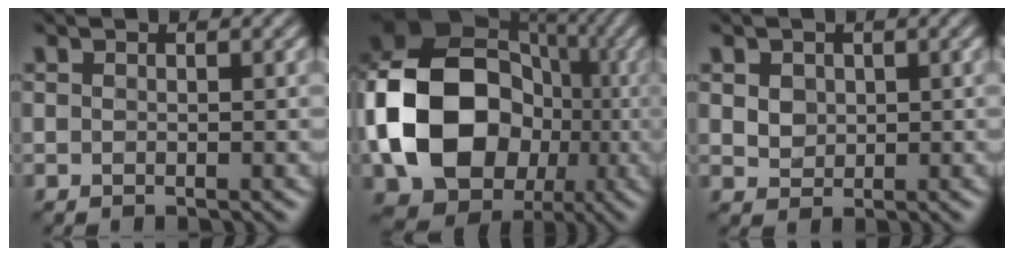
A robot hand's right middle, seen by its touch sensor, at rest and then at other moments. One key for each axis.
{"total": 15.6, "fx": -2.4, "fy": 12.5, "fz": 9.1, "tx": -0.175, "ty": 0.002, "tz": -0.057}
{"total": 2.8, "fx": 1.1, "fy": 2.1, "fz": 1.4, "tx": -0.043, "ty": 0.008, "tz": 0.025}